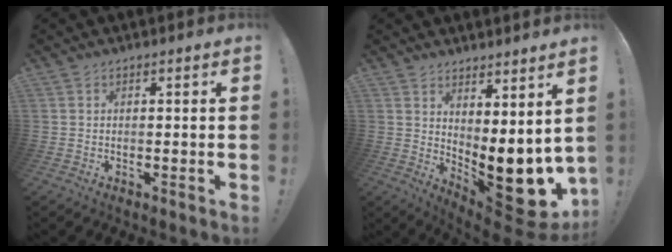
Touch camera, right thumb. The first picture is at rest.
{"total": 13.5, "force": [-2.7, 5.4, 12.1], "torque": [-0.124, -0.019, -0.025]}